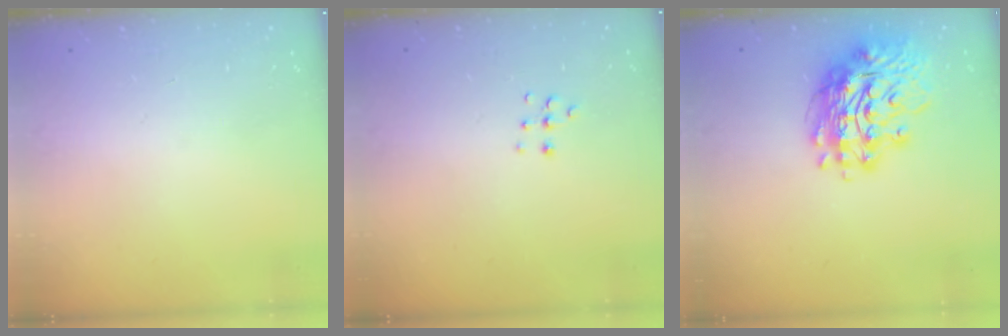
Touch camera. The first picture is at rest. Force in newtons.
{"total": 4.4, "press": 4.4, "slide": 0.3}
{"total": 17.0, "press": 16.8, "slide": 2.5}